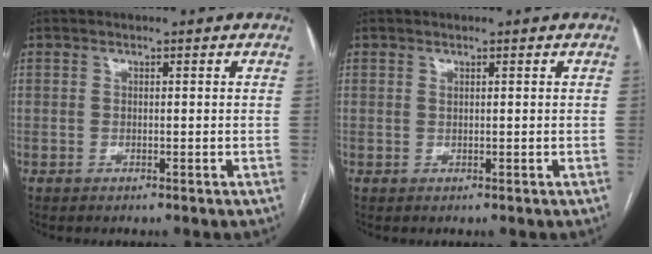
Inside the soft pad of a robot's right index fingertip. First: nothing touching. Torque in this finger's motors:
{"motor_torque": [-0.04, -0.04, -0.02, 0.00]}